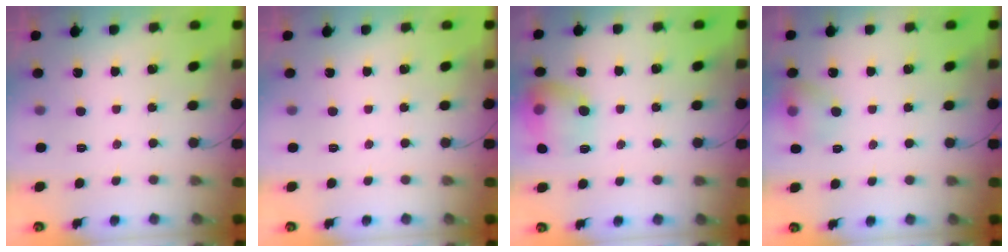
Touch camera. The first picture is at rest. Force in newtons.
{"total": 0.0}
{"total": 14.9, "press": 14.8, "slide": 1.4}
{"total": 8.1, "press": 8.0, "slide": 1.5}